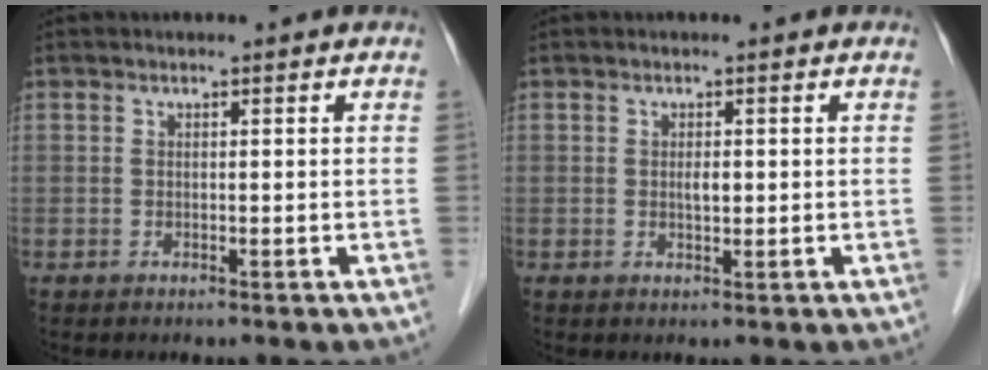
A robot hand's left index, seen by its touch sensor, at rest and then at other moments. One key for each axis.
{"total": 1.1, "fx": 0.0, "fy": 0.5, "fz": 1.0, "tx": -0.018, "ty": -0.006, "tz": 0.000}